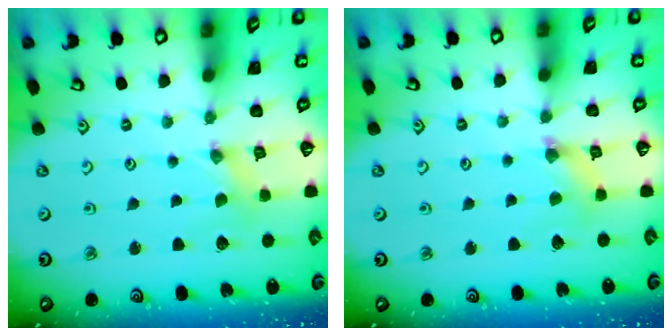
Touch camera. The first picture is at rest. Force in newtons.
{"total": 2.9, "press": 2.9, "slide": 0.3}